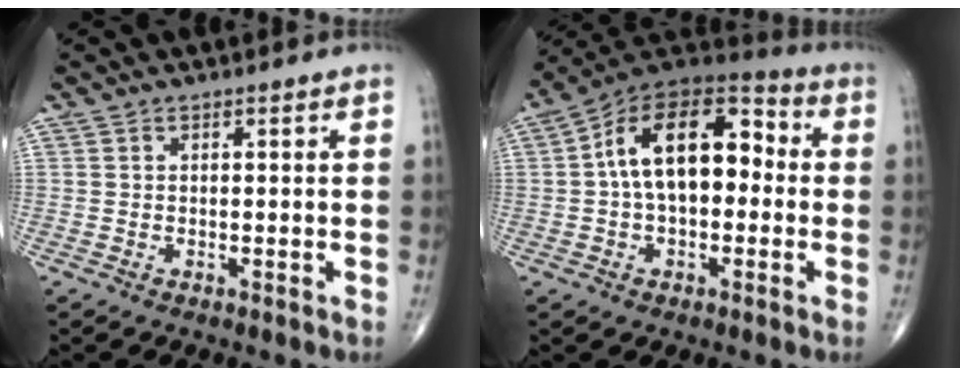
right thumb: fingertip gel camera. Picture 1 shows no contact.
{"total": 17.5, "force": [0.9, 10.2, 14.3], "torque": [-0.211, 0.050, 0.003]}